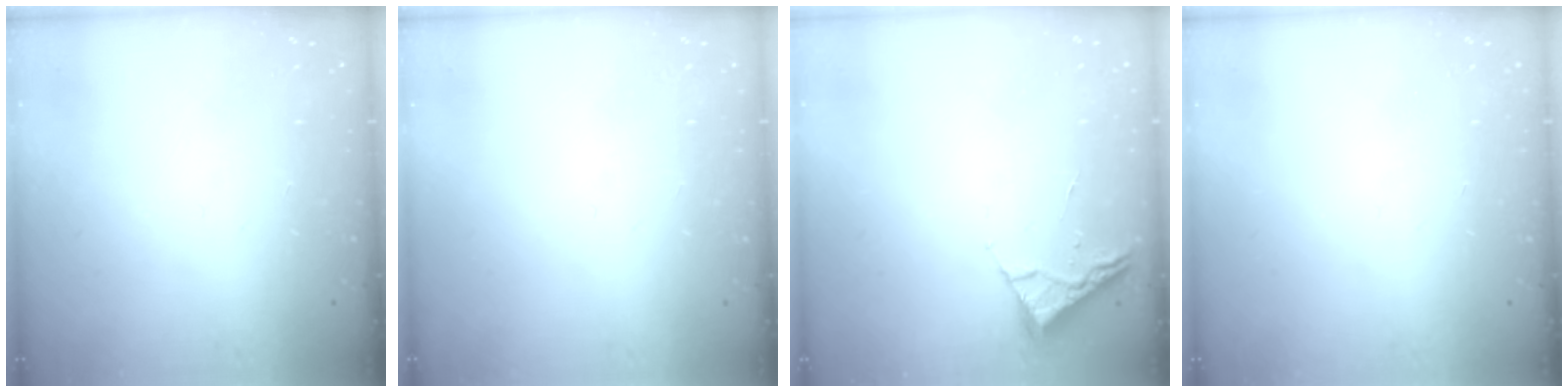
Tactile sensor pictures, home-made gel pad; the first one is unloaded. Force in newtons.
{"total": 0.0}
{"total": 2.6, "press": 2.6, "slide": 0.3}
{"total": 0.0}